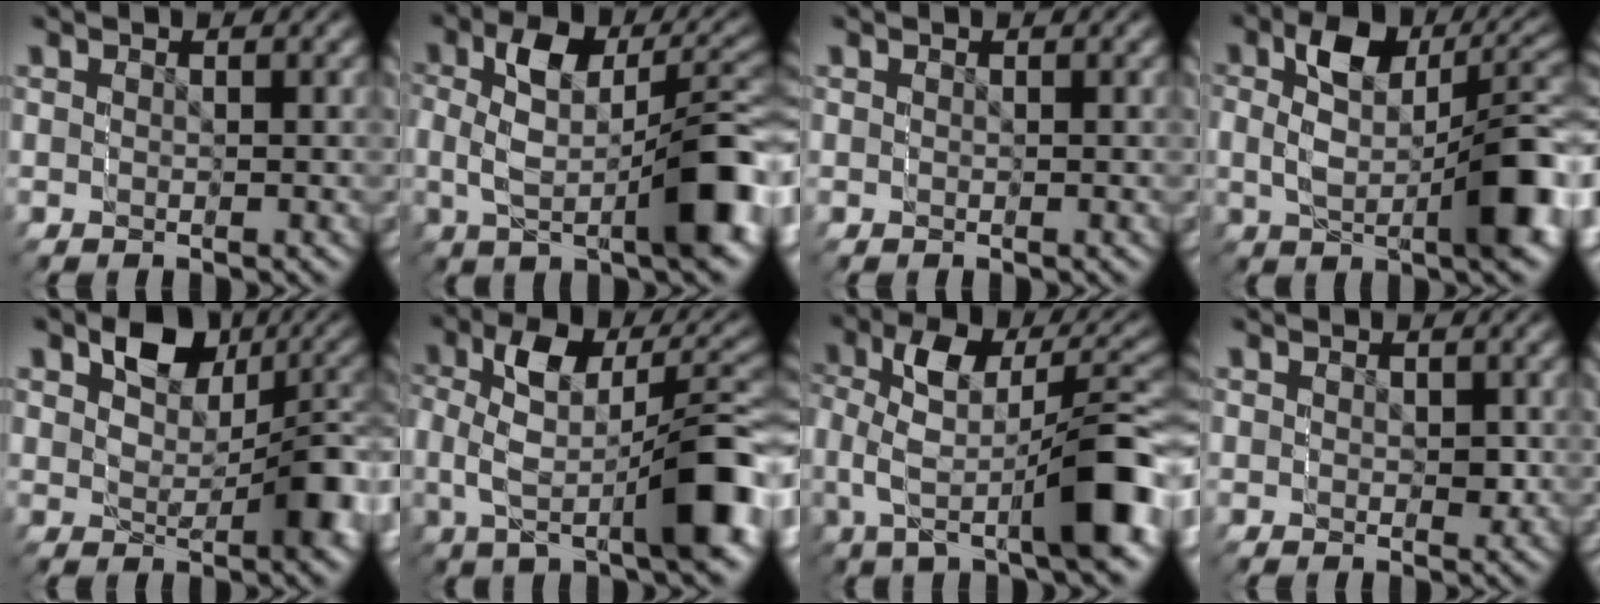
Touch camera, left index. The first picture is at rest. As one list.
[{"total": 4.9, "force": [-1.3, 2.6, 4.0], "torque": [-0.060, 0.004, -0.029]}, {"total": 0.0}, {"total": 5.3, "force": [-0.8, 3.1, 4.3], "torque": [-0.068, -0.001, -0.020]}, {"total": 6.6, "force": [0.8, 5.7, 3.3], "torque": [-0.064, -0.017, 0.013]}, {"total": 5.4, "force": [-1.5, 2.6, 4.6], "torque": [-0.062, 0.010, -0.036]}, {"total": 5.3, "force": [-1.0, 2.1, 4.8], "torque": [-0.067, 0.015, -0.029]}, {"total": 0.8, "force": [0.4, 0.6, -0.3], "torque": [0.007, -0.003, 0.007]}]